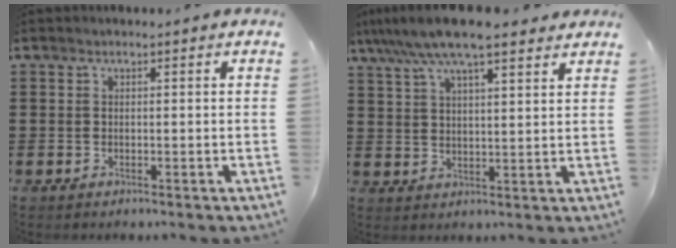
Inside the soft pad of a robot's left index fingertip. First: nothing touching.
{"total": 8.8, "force": [7.0, 1.4, 5.1], "torque": [-0.118, -0.014, 0.125]}